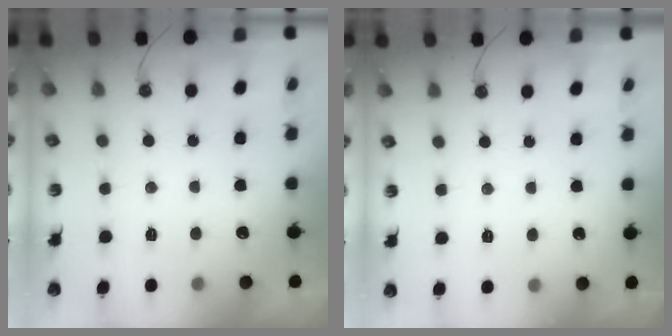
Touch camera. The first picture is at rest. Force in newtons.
{"total": 3.0, "press": 3.0, "slide": 0.5}